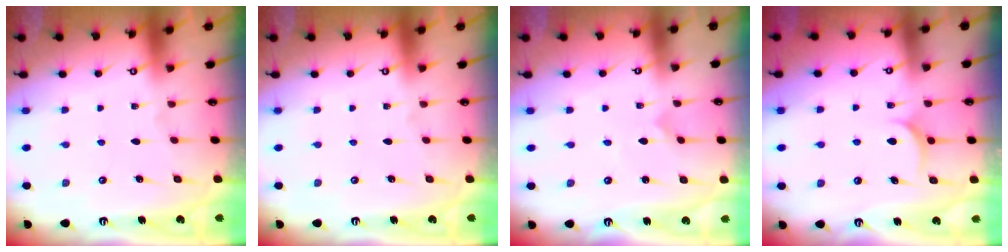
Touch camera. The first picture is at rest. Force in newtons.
{"total": 0.0}
{"total": 0.0}
{"total": 6.7, "press": 6.7, "slide": 0.2}